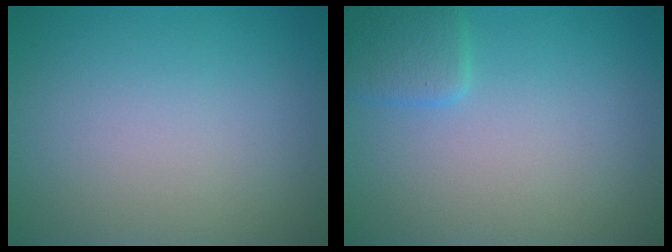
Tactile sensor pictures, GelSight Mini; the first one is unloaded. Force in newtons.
{"total": 2.1, "press": 2.1, "slide": 0.1}